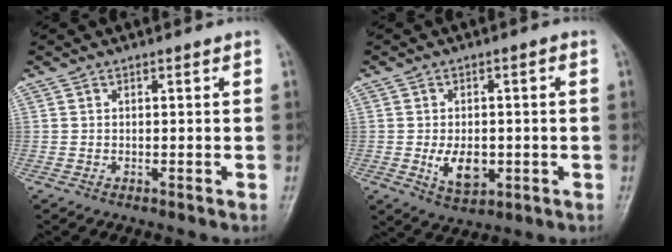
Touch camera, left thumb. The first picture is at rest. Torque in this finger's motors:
{"motor_torque": [0.89, 0.98, 0.86, -0.08, 0.08]}